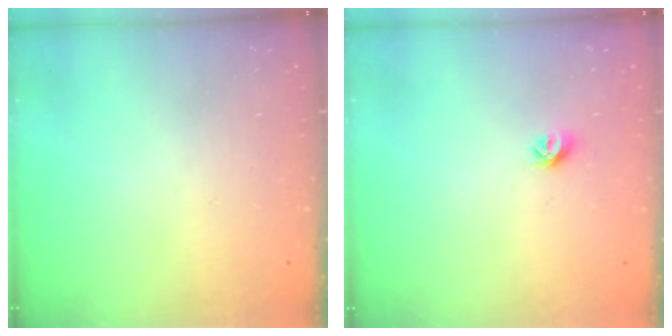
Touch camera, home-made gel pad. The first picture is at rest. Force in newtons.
{"total": 5.4, "press": 5.3, "slide": 0.9}